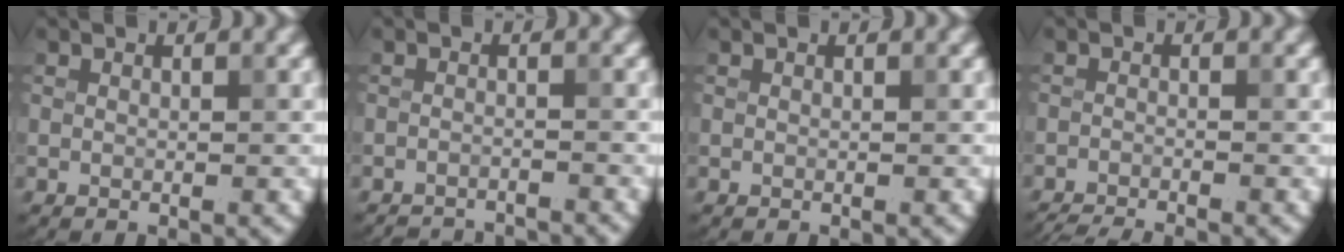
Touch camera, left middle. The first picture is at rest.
{"total": 4.5, "force": [-4.5, 0.5, 0.7], "torque": [-0.010, -0.009, -0.066]}
{"total": 0.0}
{"total": 4.2, "force": [-3.9, 0.4, 1.4], "torque": [-0.023, -0.018, -0.066]}